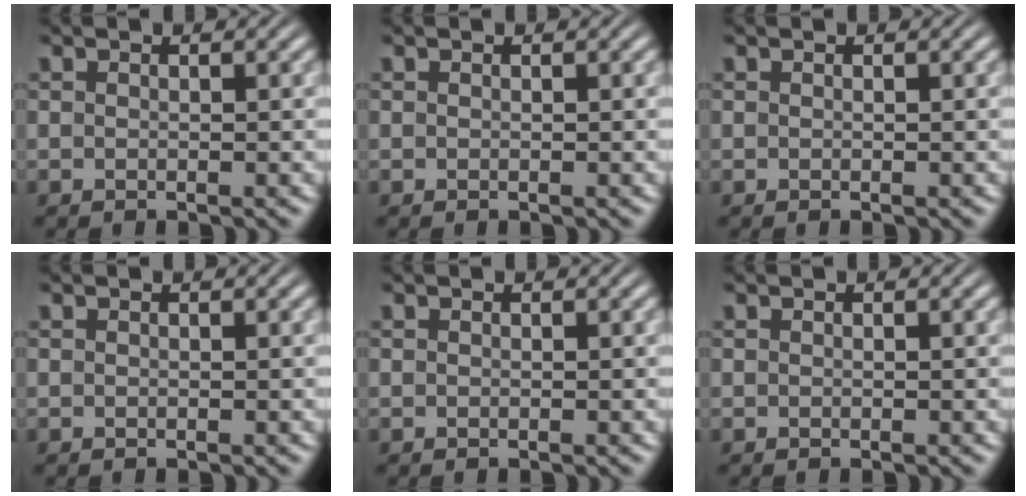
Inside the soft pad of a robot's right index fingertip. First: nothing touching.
{"total": 0.0}
{"total": 0.0}
{"total": 0.0}
{"total": 0.0}
{"total": 0.0}